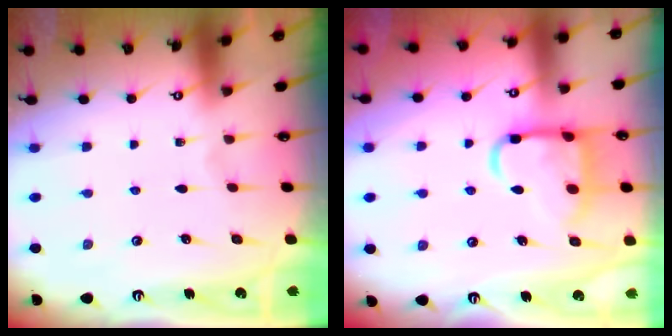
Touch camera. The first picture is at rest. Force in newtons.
{"total": 13.2, "press": 13.1, "slide": 1.3}